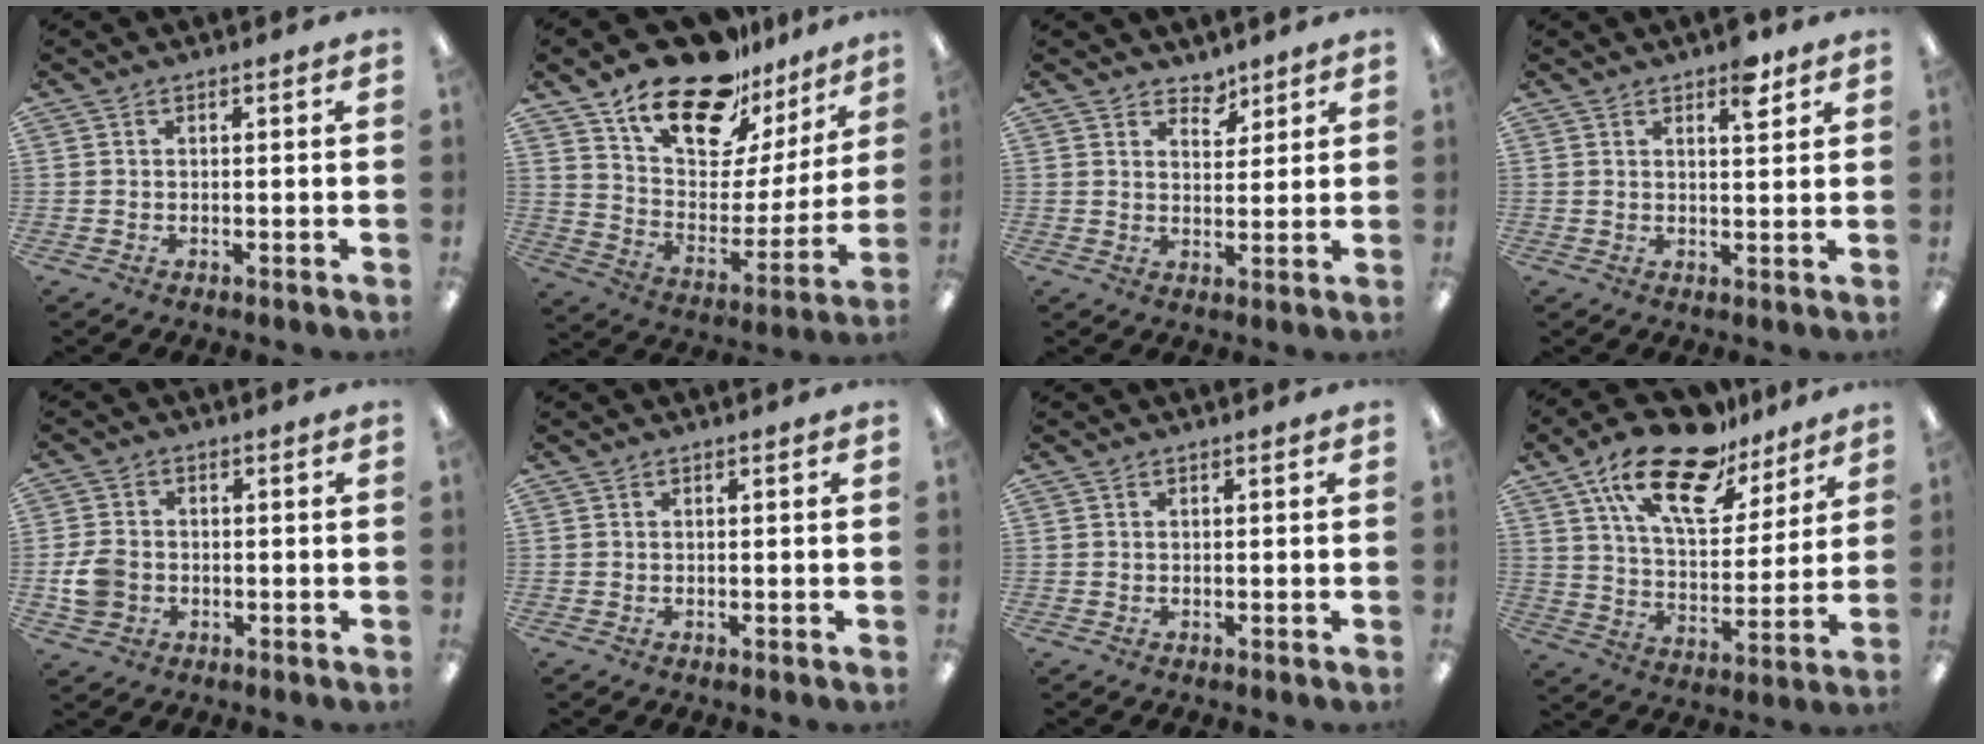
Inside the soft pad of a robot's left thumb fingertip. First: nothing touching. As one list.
[{"total": 21.8, "force": [16.8, 9.6, 10.1], "torque": [-0.179, -0.108, 0.297]}, {"total": 4.2, "force": [3.6, 2.1, 0.7], "torque": [0.002, -0.022, 0.065]}, {"total": 5.1, "force": [3.4, 1.7, 3.4], "torque": [-0.036, -0.016, 0.052]}, {"total": 6.2, "force": [-1.2, 5.1, 3.2], "torque": [-0.074, 0.009, -0.021]}, {"total": 0.0}, {"total": 0.0}, {"total": 21.0, "force": [14.1, 9.3, 12.4], "torque": [-0.219, -0.070, 0.246]}]